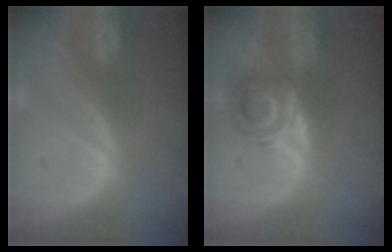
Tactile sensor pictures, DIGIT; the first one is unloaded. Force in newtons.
{"total": 5.8, "press": 4.9, "slide": 3.0}